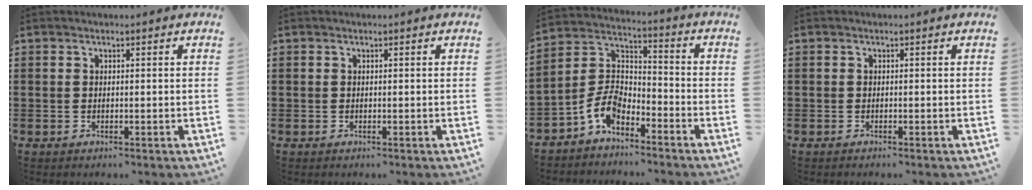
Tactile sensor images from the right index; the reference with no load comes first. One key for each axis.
{"total": 0.0}
{"total": 6.8, "fx": -4.7, "fy": 3.4, "fz": 3.5, "tx": -0.095, "ty": -0.002, "tz": -0.098}
{"total": 0.6, "fx": -0.5, "fy": -0.2, "fz": 0.0, "tx": -0.001, "ty": -0.004, "tz": -0.010}